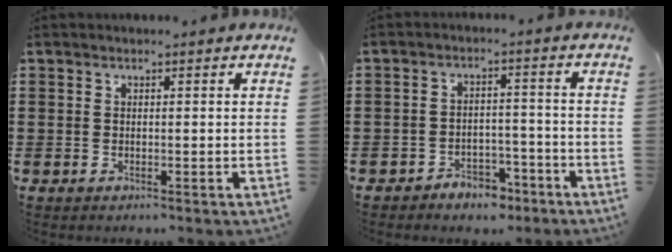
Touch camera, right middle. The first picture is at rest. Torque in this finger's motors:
{"motor_torque": [2.14, 0.00, 0.04, 0.05]}